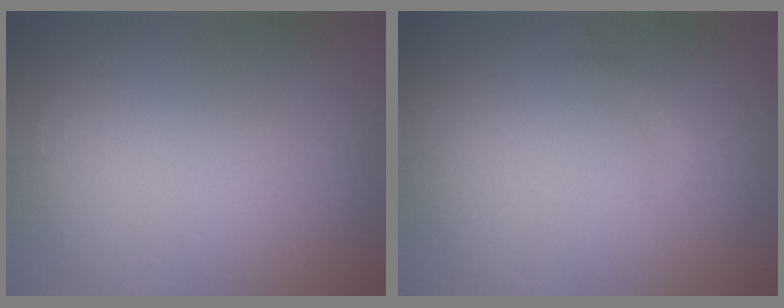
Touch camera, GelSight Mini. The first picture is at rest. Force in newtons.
{"total": 0.9, "press": 0.9, "slide": 0.1}